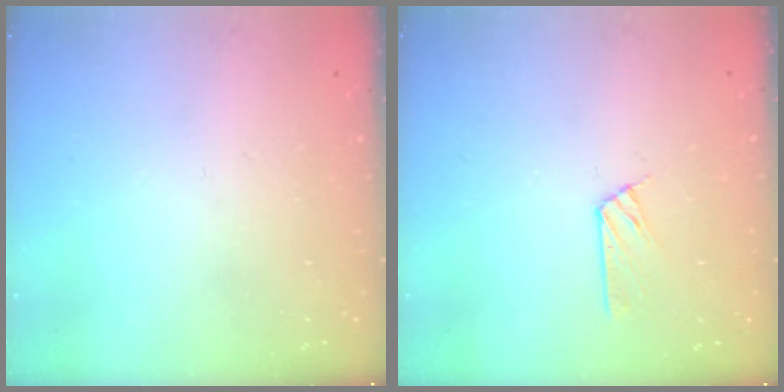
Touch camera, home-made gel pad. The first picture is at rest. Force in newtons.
{"total": 6.1, "press": 6.1, "slide": 0.7}